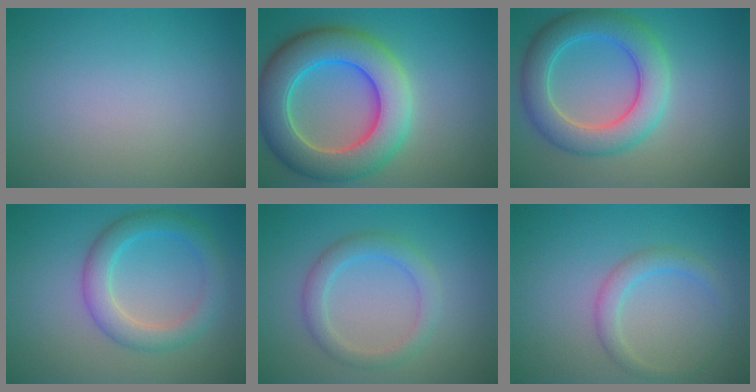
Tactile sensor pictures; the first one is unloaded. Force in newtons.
{"total": 9.8, "press": 9.8, "slide": 0.7}
{"total": 6.3, "press": 6.3, "slide": 0.4}
{"total": 3.9, "press": 3.9, "slide": 0.1}
{"total": 2.9, "press": 2.8, "slide": 0.1}
{"total": 2.1, "press": 2.1, "slide": 0.1}